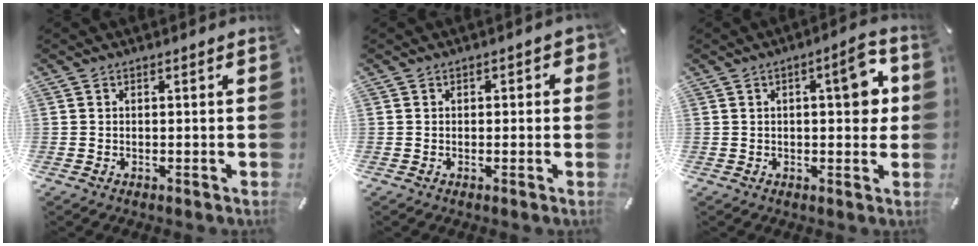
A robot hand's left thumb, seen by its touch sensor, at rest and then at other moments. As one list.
[{"total": 1.3, "force": [-0.2, 1.1, 0.8], "torque": [-0.006, 0.003, -0.007]}, {"total": 8.9, "force": [1.6, 3.6, 8.0], "torque": [-0.091, -0.007, 0.017]}]